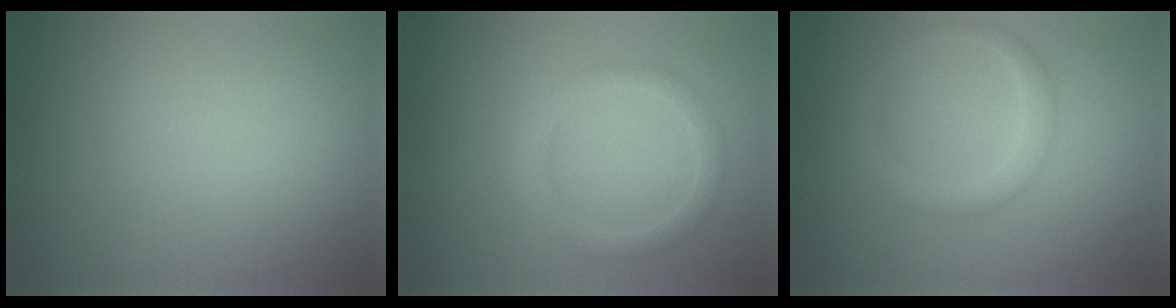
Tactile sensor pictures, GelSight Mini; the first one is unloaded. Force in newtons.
{"total": 2.1, "press": 2.1, "slide": 0.1}
{"total": 2.3, "press": 2.3, "slide": 0.0}